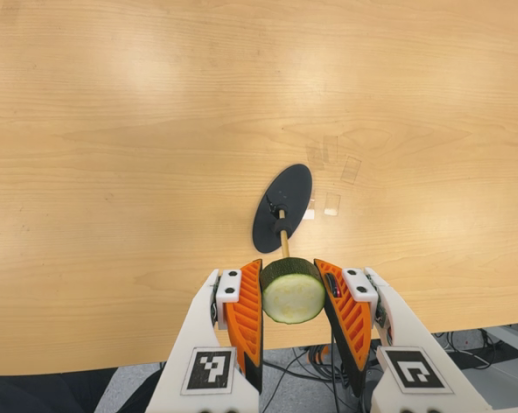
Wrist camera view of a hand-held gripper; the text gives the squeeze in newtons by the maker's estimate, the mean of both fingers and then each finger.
{"total": 11.0, "left": 9.7, "right": 12.3}